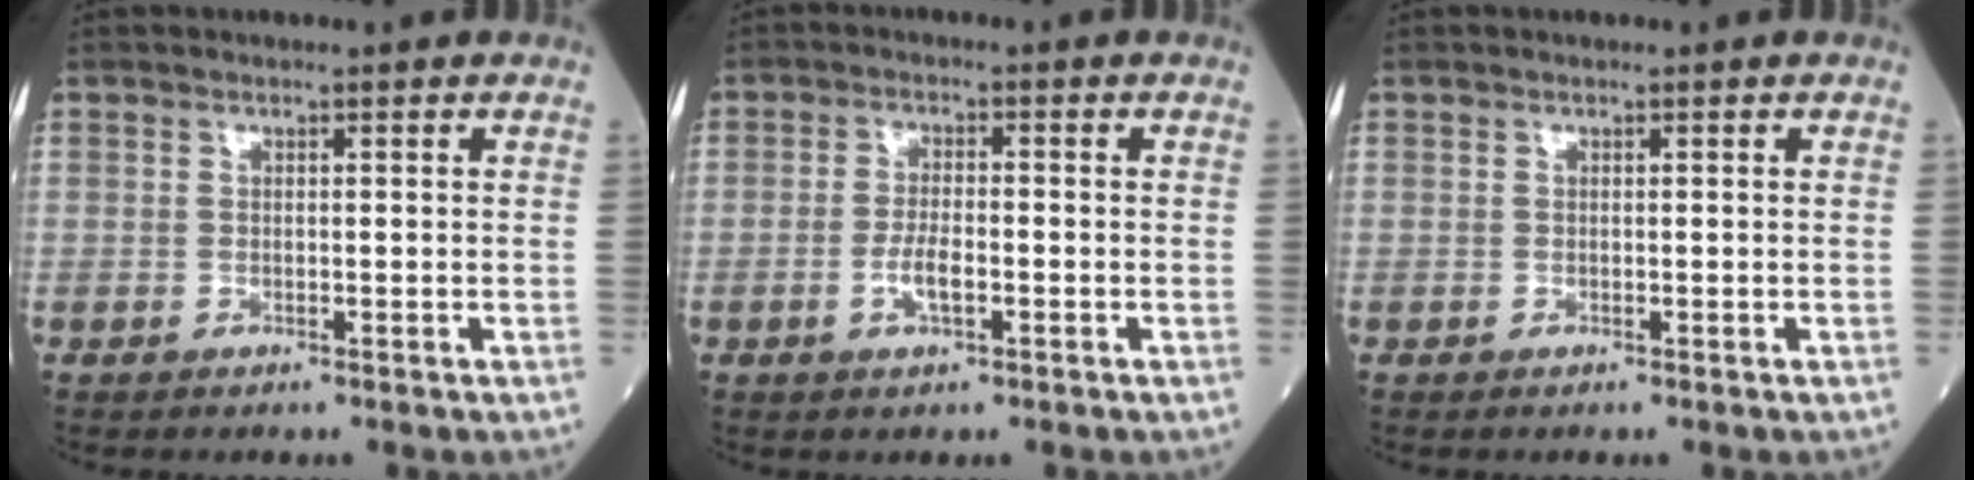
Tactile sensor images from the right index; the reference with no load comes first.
{"total": 3.7, "force": [-1.2, 1.0, 3.3], "torque": [-0.063, 0.002, -0.022]}
{"total": 0.0}